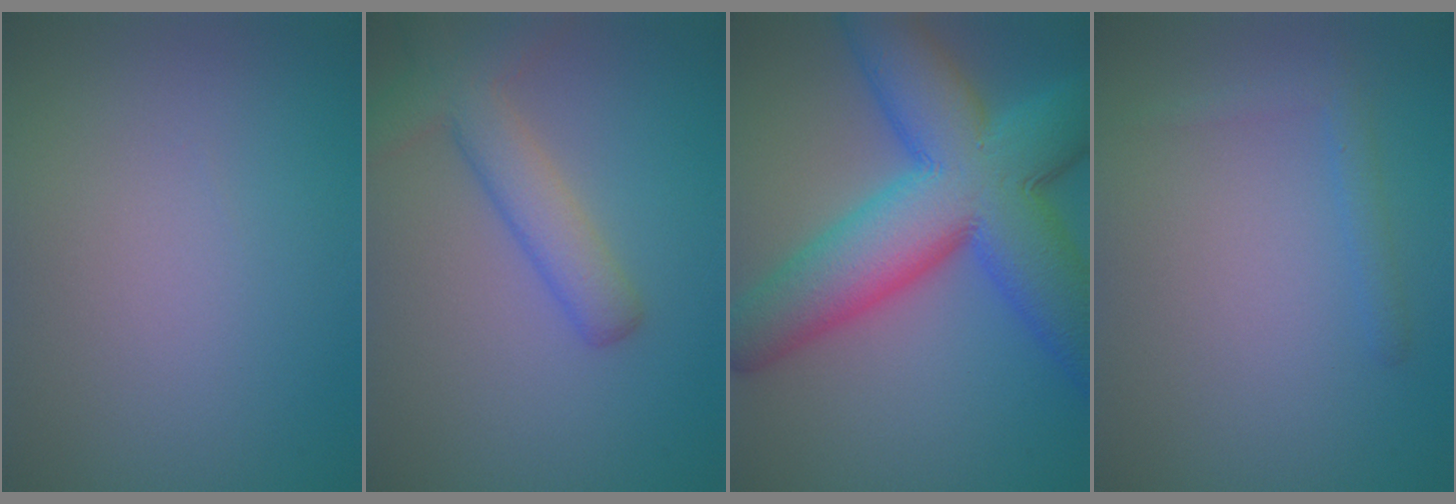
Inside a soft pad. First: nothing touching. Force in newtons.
{"total": 4.5, "press": 4.5, "slide": 0.2}
{"total": 14.6, "press": 14.6, "slide": 0.3}
{"total": 1.5, "press": 1.5, "slide": 0.1}